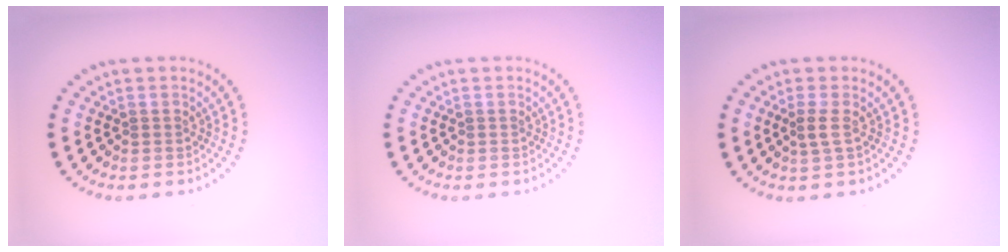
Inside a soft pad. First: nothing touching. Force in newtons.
{"total": 0.0}
{"total": 1.1, "press": 0.8, "slide": 0.8}